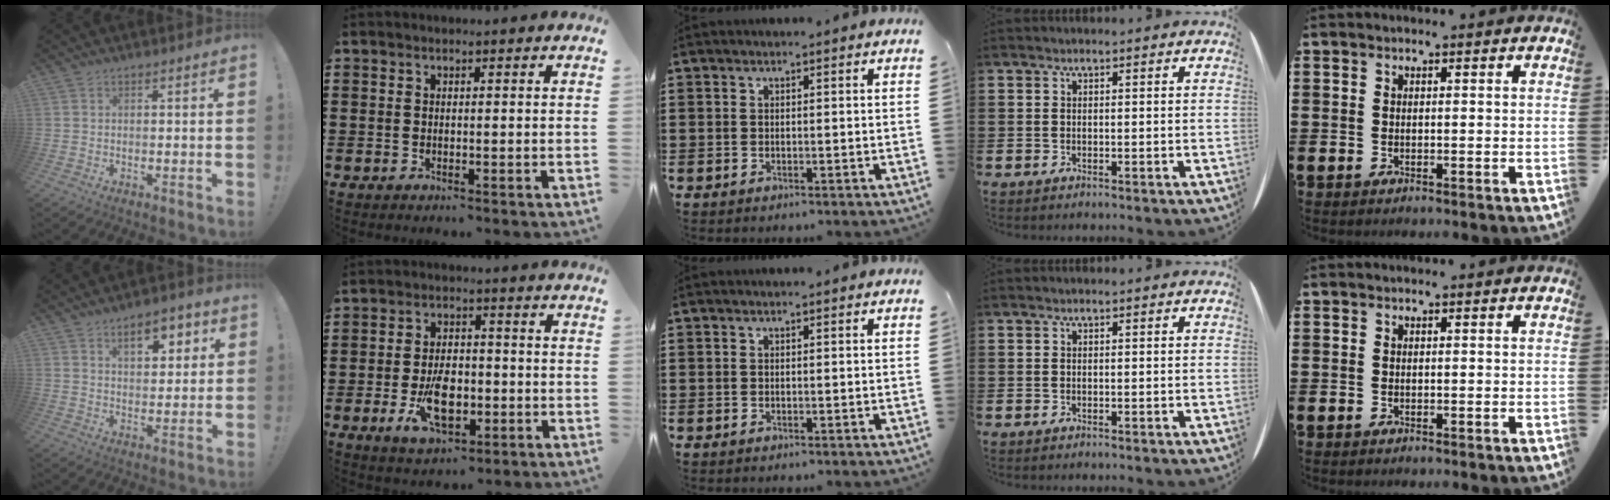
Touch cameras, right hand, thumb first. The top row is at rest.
{"thumb": {"total": 8.4, "force": [4.2, 4.2, 6.0], "torque": [-0.079, -0.010, 0.068]}, "index": {"total": 8.0, "force": [-2.3, 4.2, 6.4], "torque": [-0.117, -0.007, -0.043]}}